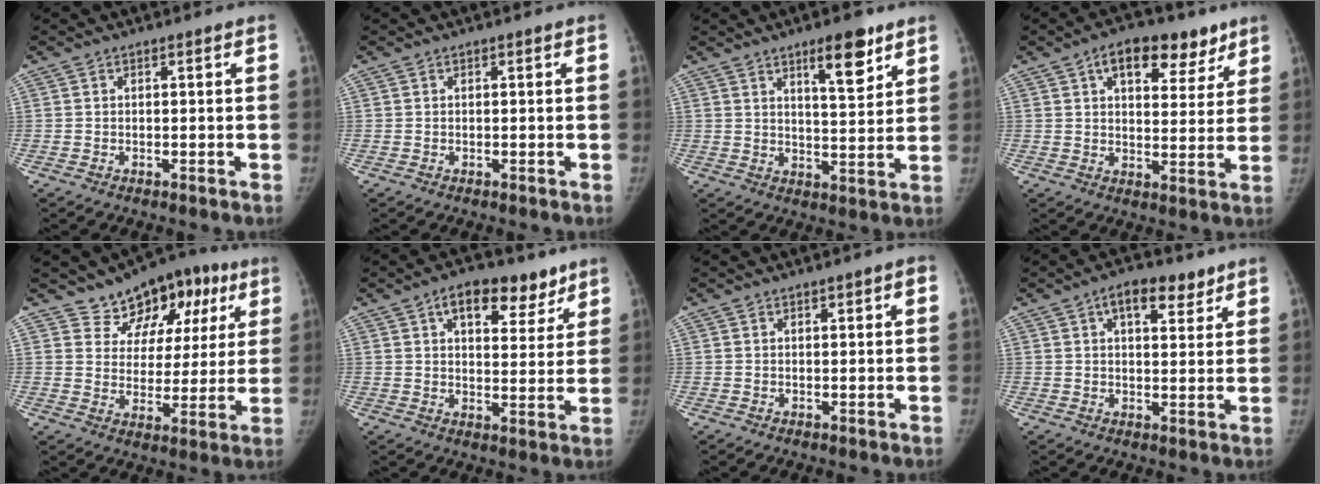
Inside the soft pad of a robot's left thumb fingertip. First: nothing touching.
{"total": 0.0}
{"total": 8.9, "force": [5.5, 2.5, 6.5], "torque": [-0.080, -0.036, 0.085]}
{"total": 13.2, "force": [7.3, 7.1, 8.3], "torque": [-0.075, -0.016, 0.105]}
{"total": 13.6, "force": [7.8, 9.2, 6.3], "torque": [-0.028, -0.016, 0.115]}
{"total": 11.9, "force": [6.9, 6.3, 7.4], "torque": [-0.067, -0.022, 0.099]}
{"total": 1.9, "force": [0.6, 0.7, 1.7], "torque": [-0.020, 0.004, 0.009]}
{"total": 7.8, "force": [4.4, 3.8, 5.2], "torque": [-0.052, -0.014, 0.062]}